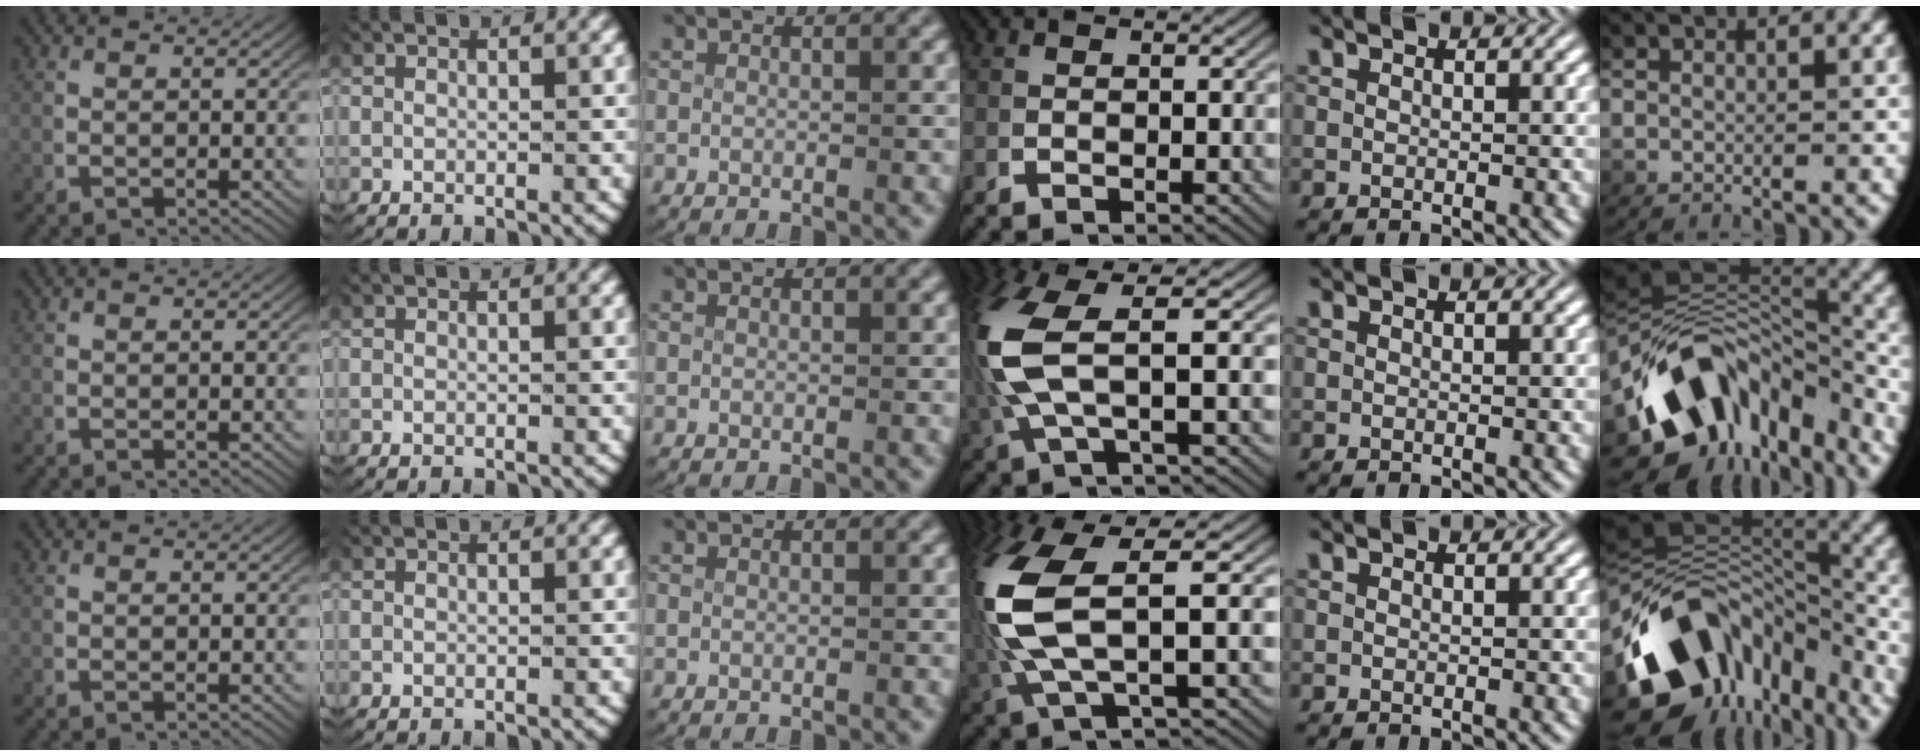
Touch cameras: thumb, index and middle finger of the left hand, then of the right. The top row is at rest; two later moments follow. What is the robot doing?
{"motion": "lift_and_place", "object": "fork"}